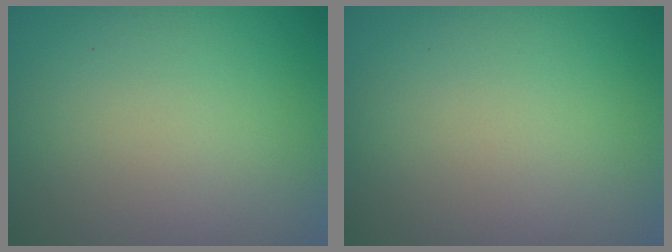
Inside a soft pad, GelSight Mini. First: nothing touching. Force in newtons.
{"total": 0.0}